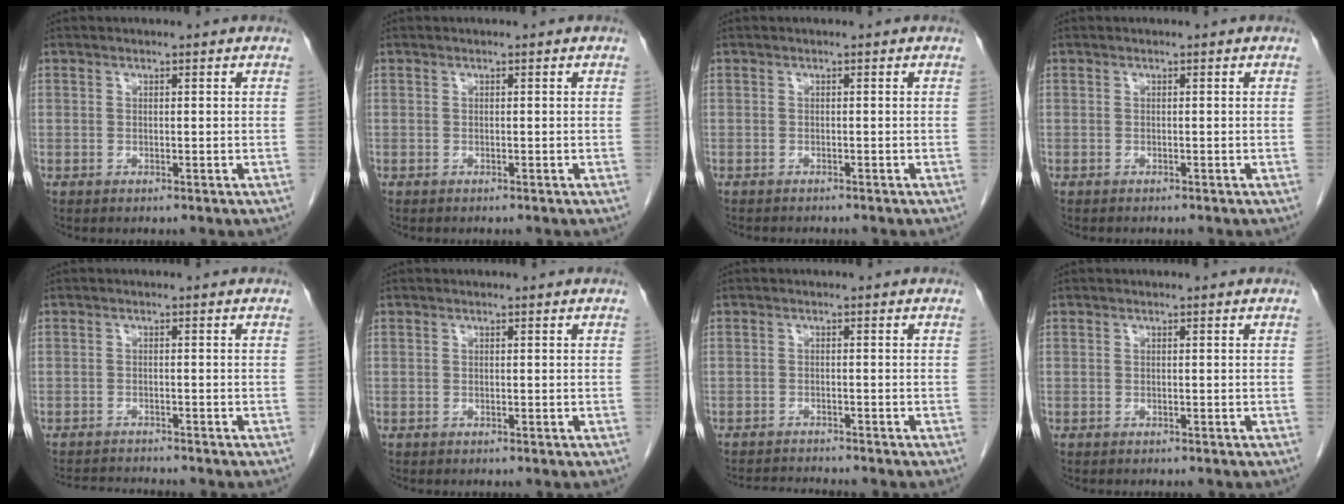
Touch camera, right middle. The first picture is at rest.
{"total": 1.1, "force": [-0.9, 0.2, 0.5], "torque": [-0.008, -0.001, -0.010]}
{"total": 3.4, "force": [-3.1, 0.5, 1.3], "torque": [-0.018, -0.005, -0.038]}
{"total": 1.9, "force": [-1.7, 0.3, 0.8], "torque": [-0.013, -0.002, -0.018]}
{"total": 4.8, "force": [-4.7, -0.2, 0.9], "torque": [-0.016, -0.016, -0.074]}
{"total": 0.0}
{"total": 4.8, "force": [-4.7, -0.4, 1.0], "torque": [-0.018, -0.018, -0.072]}
{"total": 1.1, "force": [-1.0, 0.2, 0.5], "torque": [-0.009, -0.001, -0.011]}